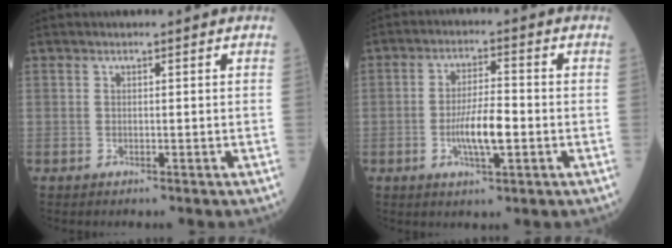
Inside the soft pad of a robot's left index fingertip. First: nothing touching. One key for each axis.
{"total": 6.6, "fx": -1.6, "fy": 1.3, "fz": 6.2, "tx": -0.123, "ty": -0.002, "tz": -0.029}